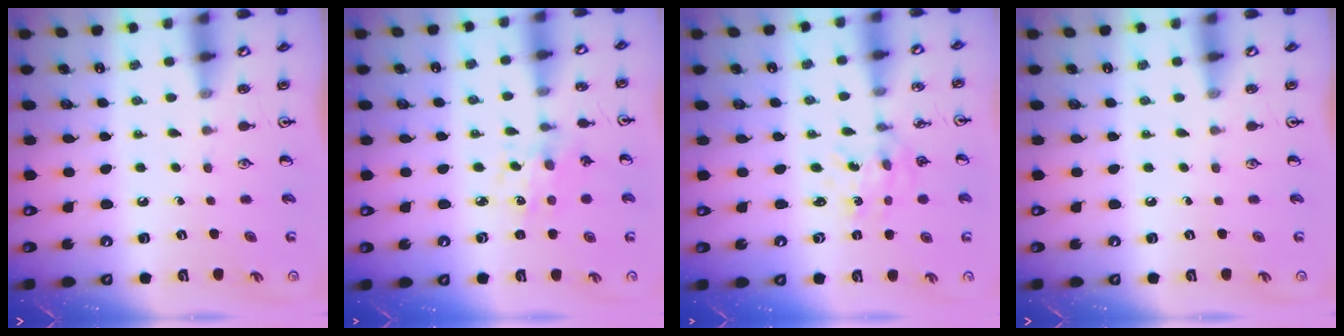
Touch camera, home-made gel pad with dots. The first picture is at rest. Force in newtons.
{"total": 5.3, "press": 5.3, "slide": 0.5}
{"total": 1.9, "press": 1.8, "slide": 0.8}
{"total": 0.0}